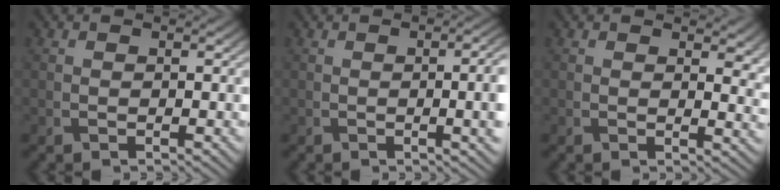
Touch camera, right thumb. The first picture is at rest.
{"total": 7.6, "force": [-0.3, 2.7, 7.1], "torque": [-0.073, 0.003, -0.004]}
{"total": 4.3, "force": [2.1, 2.1, 3.2], "torque": [-0.038, -0.007, 0.034]}